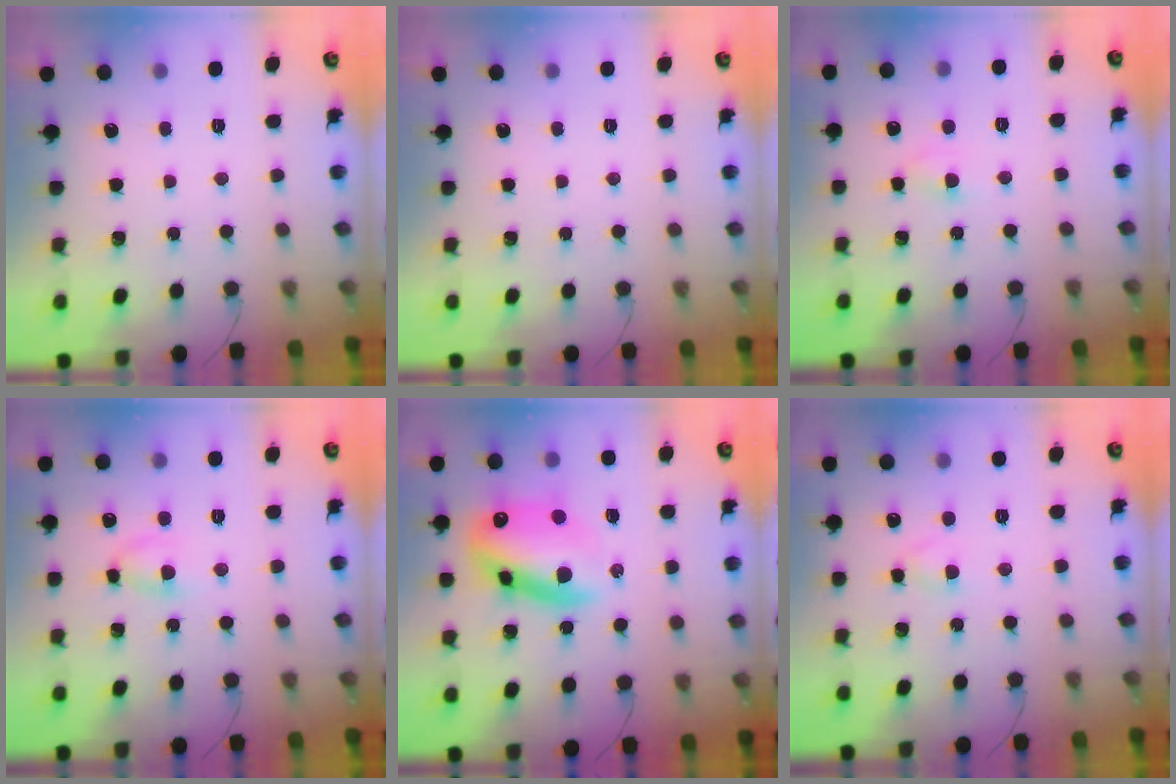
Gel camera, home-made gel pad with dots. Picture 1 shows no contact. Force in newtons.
{"total": 0.0}
{"total": 3.1, "press": 2.9, "slide": 1.1}
{"total": 5.0, "press": 4.8, "slide": 1.5}
{"total": 15.9, "press": 15.4, "slide": 3.6}
{"total": 2.5, "press": 2.3, "slide": 1.1}